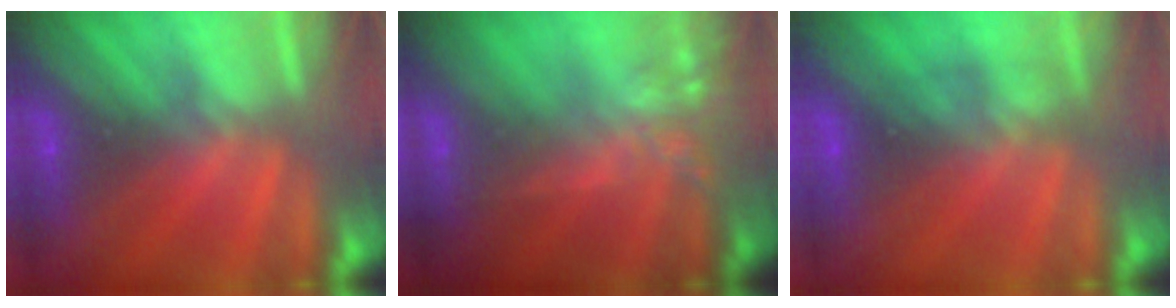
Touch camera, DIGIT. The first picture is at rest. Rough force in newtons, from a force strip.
{"total": 7.7}
{"total": 1.7}